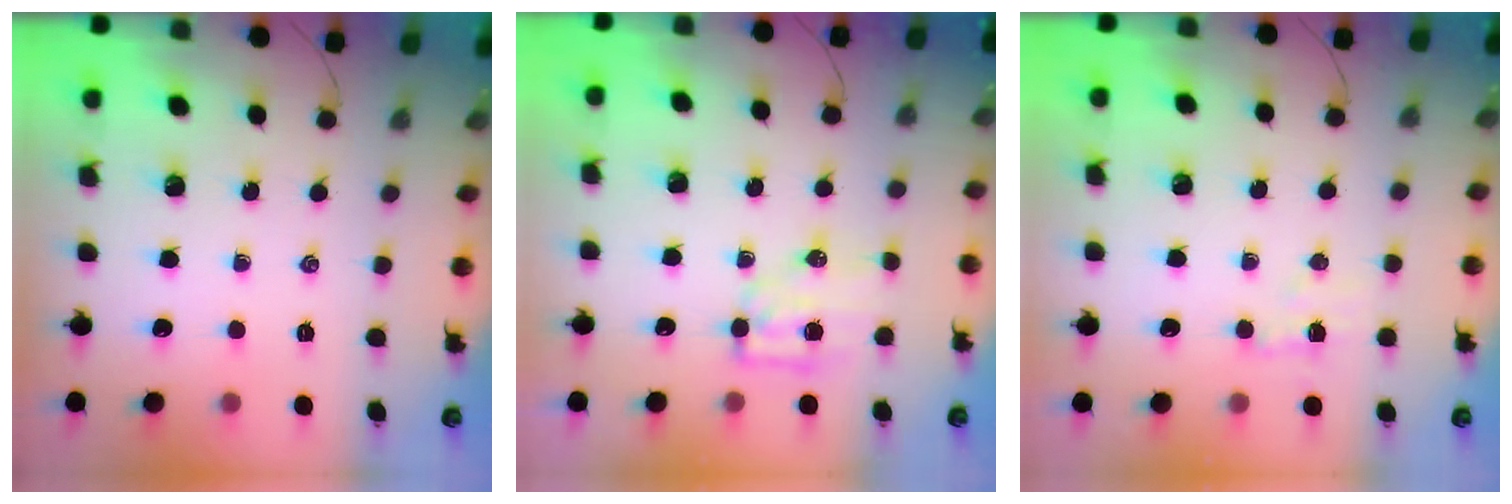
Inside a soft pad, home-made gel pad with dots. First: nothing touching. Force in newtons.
{"total": 6.5, "press": 6.4, "slide": 1.0}
{"total": 4.1, "press": 3.9, "slide": 1.1}